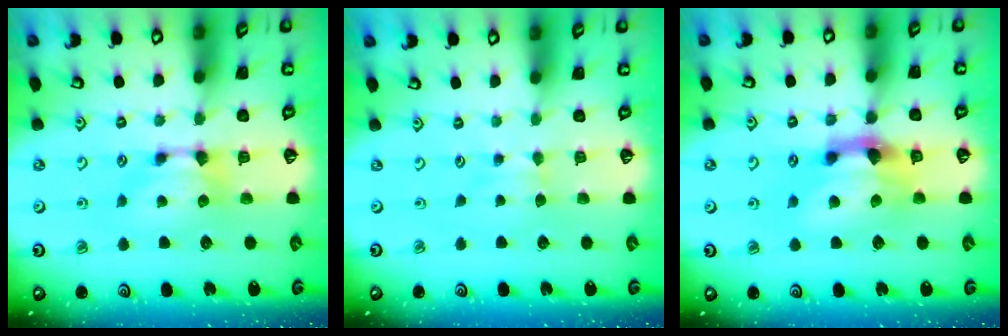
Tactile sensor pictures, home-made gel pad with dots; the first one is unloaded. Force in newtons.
{"total": 2.5, "press": 2.4, "slide": 0.4}
{"total": 4.0, "press": 3.6, "slide": 1.8}